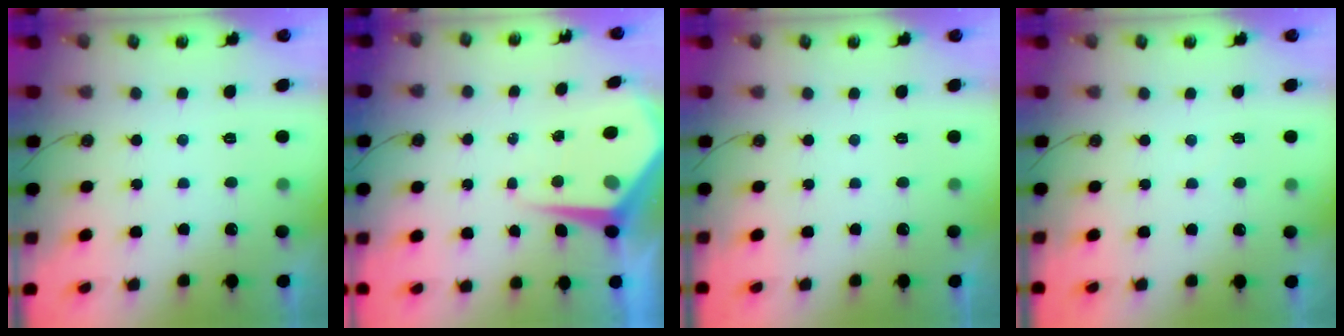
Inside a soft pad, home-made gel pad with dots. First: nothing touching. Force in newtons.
{"total": 7.2, "press": 7.2, "slide": 0.3}
{"total": 0.0}
{"total": 2.6, "press": 2.6, "slide": 0.4}